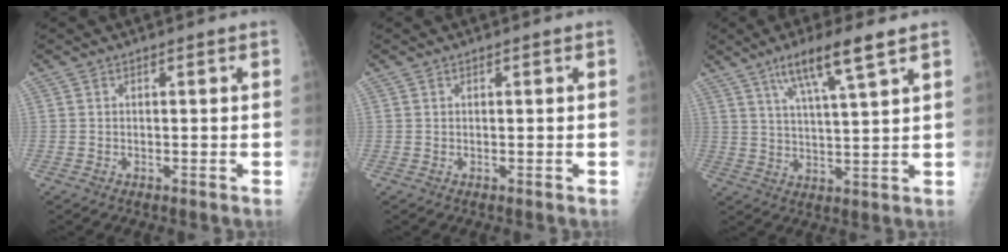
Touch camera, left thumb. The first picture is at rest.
{"total": 0.0}
{"total": 9.8, "force": [5.8, 0.9, 7.9], "torque": [-0.144, -0.021, 0.107]}